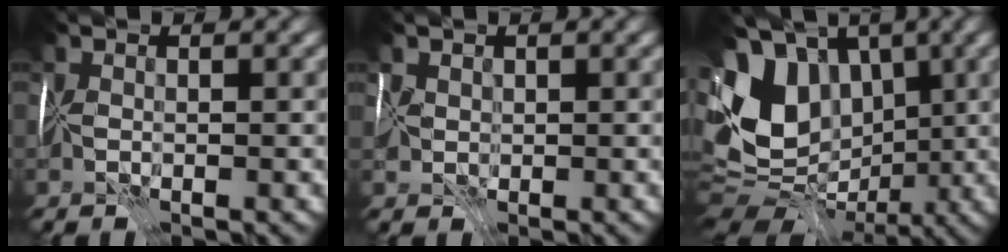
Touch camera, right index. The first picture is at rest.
{"total": 1.9, "force": [0.5, 1.4, 1.1], "torque": [-0.021, 0.005, 0.011]}
{"total": 12.0, "force": [0.3, 9.2, 7.7], "torque": [-0.145, 0.003, 0.008]}